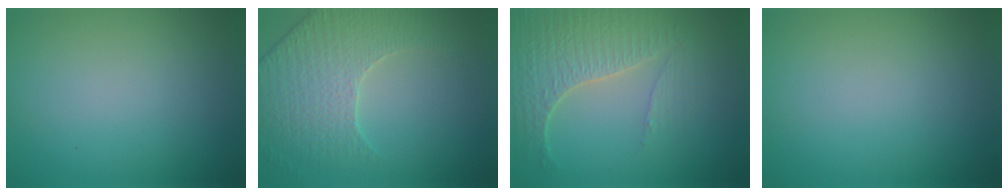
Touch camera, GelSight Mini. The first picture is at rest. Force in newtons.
{"total": 4.4, "press": 4.2, "slide": 1.2}
{"total": 4.6, "press": 4.1, "slide": 2.0}
{"total": 0.0}